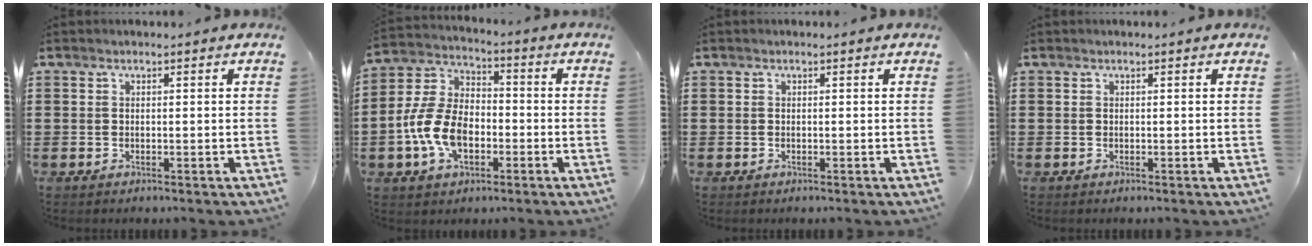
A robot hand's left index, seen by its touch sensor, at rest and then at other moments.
{"total": 10.4, "force": [-3.3, 6.6, 7.4], "torque": [-0.184, 0.006, -0.066]}
{"total": 0.0}
{"total": 0.0}